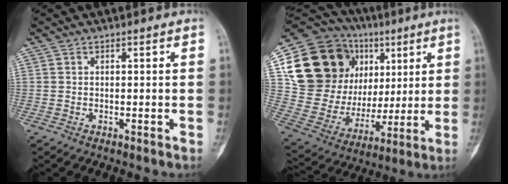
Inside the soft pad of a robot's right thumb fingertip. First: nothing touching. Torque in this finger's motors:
{"motor_torque": [0.96, 1.17, 0.22, -0.10, 0.13]}